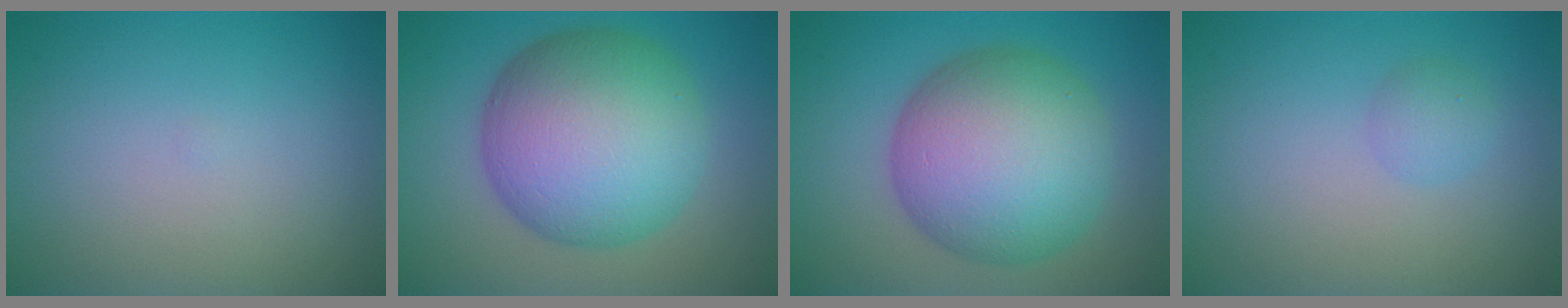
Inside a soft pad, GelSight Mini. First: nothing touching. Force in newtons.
{"total": 12.8, "press": 12.8, "slide": 0.3}
{"total": 12.2, "press": 12.2, "slide": 0.3}
{"total": 1.5, "press": 1.5, "slide": 0.0}